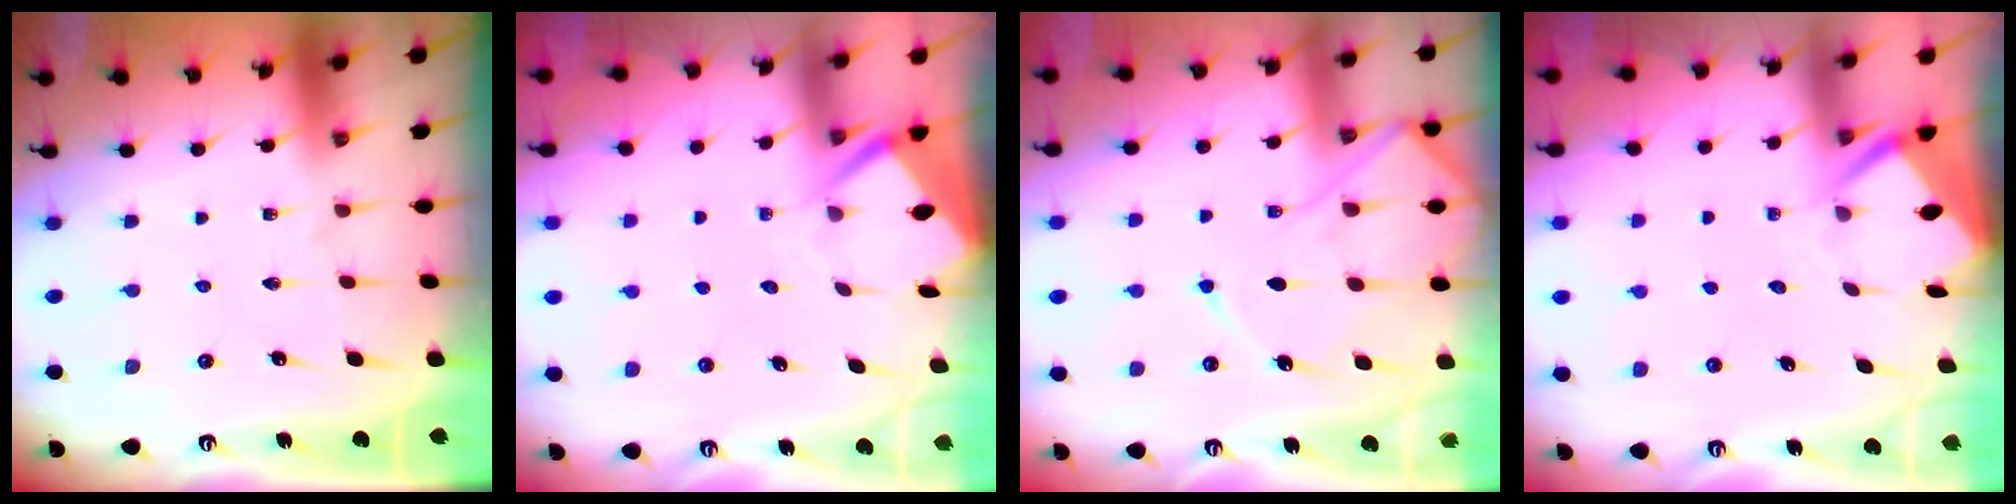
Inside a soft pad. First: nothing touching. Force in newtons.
{"total": 3.3, "press": 3.3, "slide": 0.3}
{"total": 11.0, "press": 10.9, "slide": 1.2}
{"total": 3.3, "press": 3.3, "slide": 0.3}